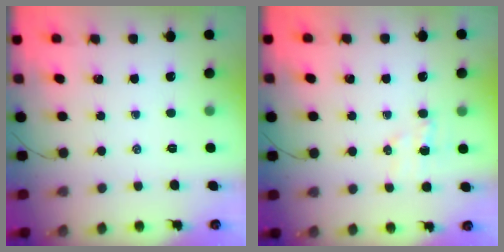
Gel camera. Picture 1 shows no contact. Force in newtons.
{"total": 4.3, "press": 4.2, "slide": 1.1}